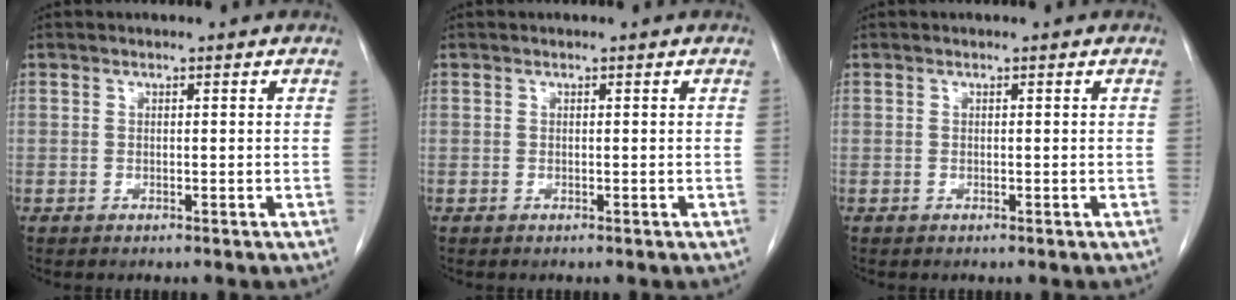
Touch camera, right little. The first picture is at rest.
{"total": 0.0}
{"total": 0.0}